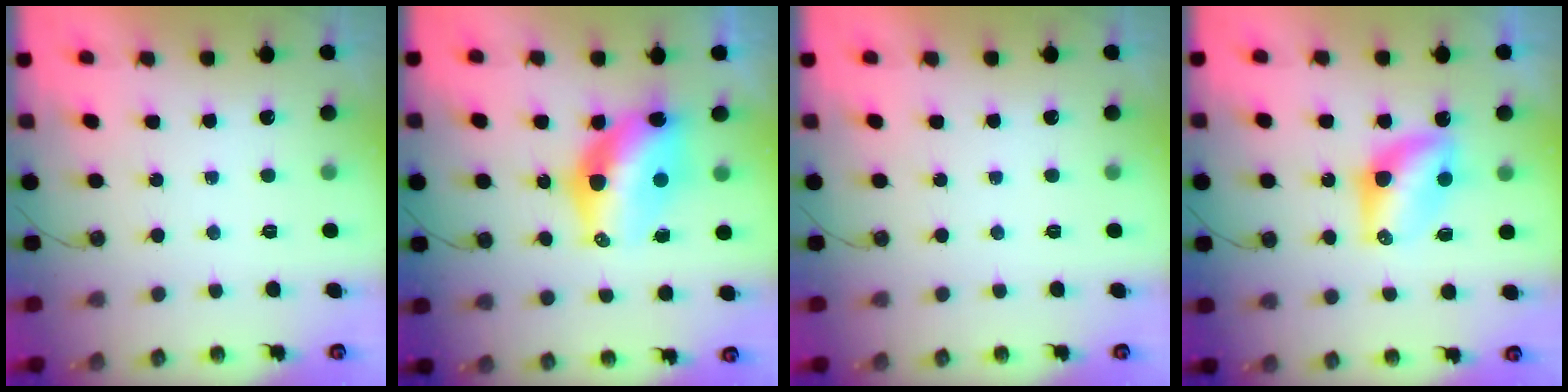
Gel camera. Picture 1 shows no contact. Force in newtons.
{"total": 12.8, "press": 12.8, "slide": 1.2}
{"total": 0.0}
{"total": 7.4, "press": 7.4, "slide": 0.3}